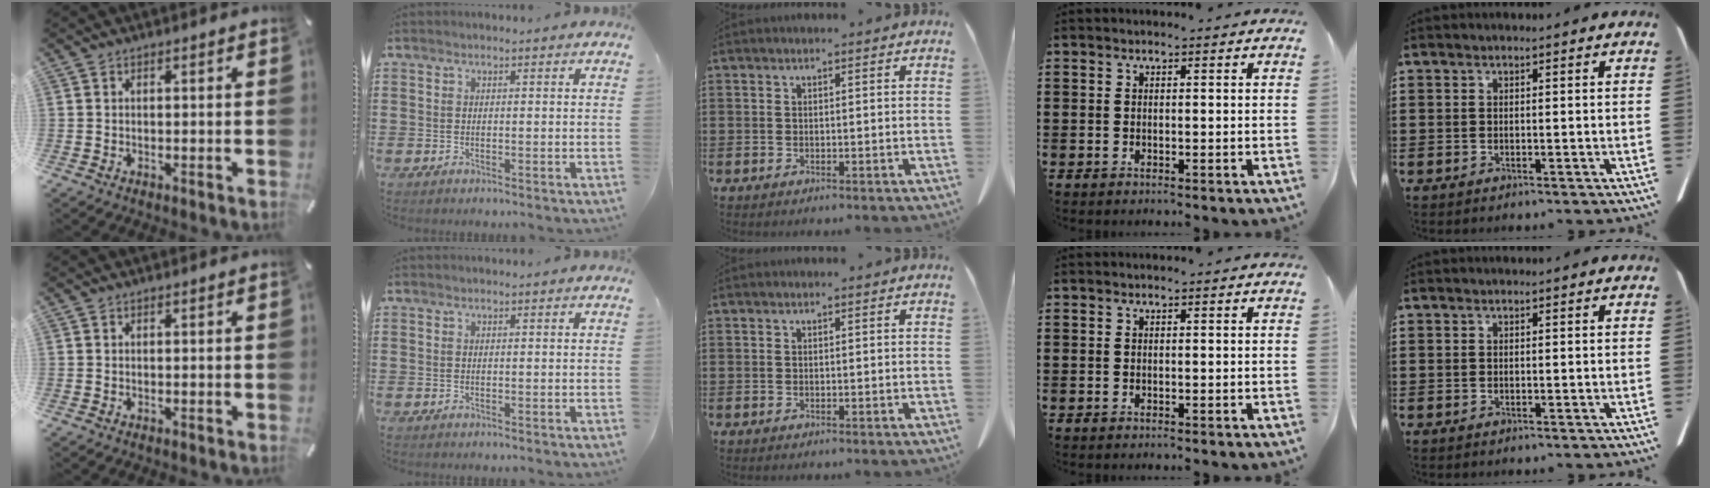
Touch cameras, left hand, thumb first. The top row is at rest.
{}